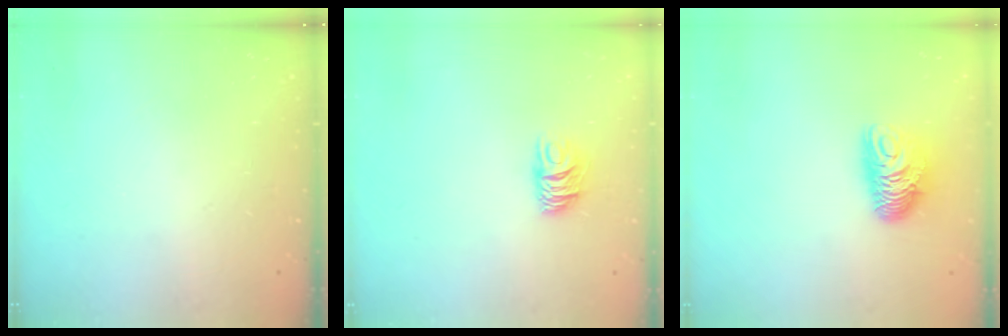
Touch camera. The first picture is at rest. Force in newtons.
{"total": 6.7, "press": 6.7, "slide": 0.7}
{"total": 9.3, "press": 9.3, "slide": 0.3}